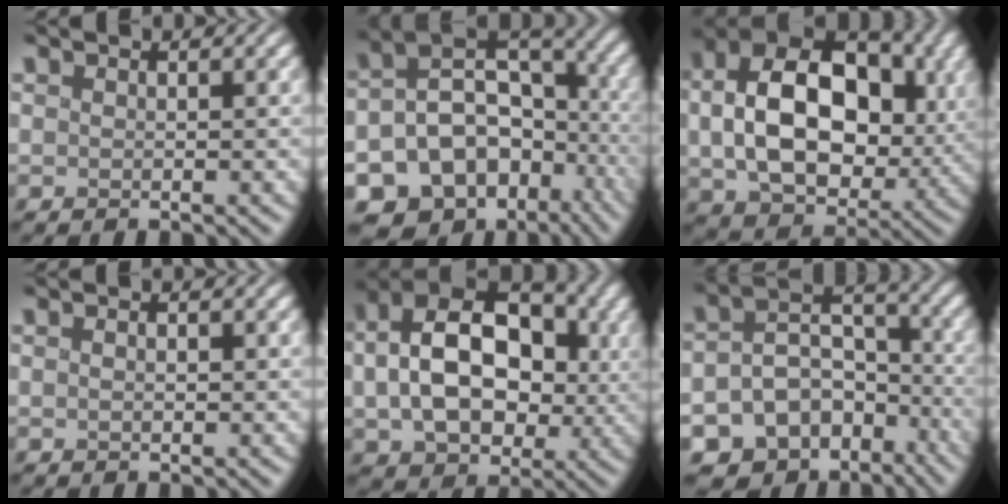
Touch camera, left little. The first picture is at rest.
{"total": 16.5, "force": [-7.9, 11.8, 8.3], "torque": [-0.130, 0.002, -0.102]}
{"total": 14.6, "force": [0.7, 10.4, 10.3], "torque": [-0.178, -0.009, 0.018]}
{"total": 0.7, "force": [-0.3, 0.4, 0.5], "torque": [-0.007, -0.002, -0.004]}
{"total": 12.5, "force": [0.3, 8.7, 9.0], "torque": [-0.153, 0.003, 0.004]}
{"total": 12.0, "force": [-7.7, 8.1, 4.4], "torque": [-0.056, -0.018, -0.112]}